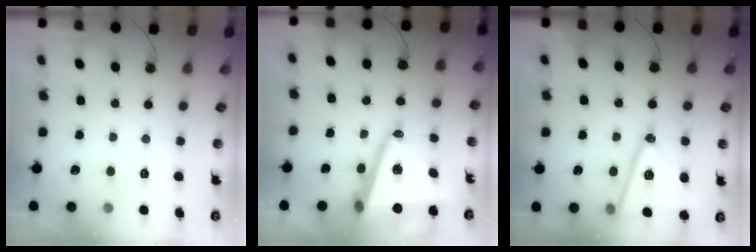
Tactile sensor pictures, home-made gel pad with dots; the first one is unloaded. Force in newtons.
{"total": 16.1, "press": 15.8, "slide": 3.2}
{"total": 15.6, "press": 15.1, "slide": 3.8}